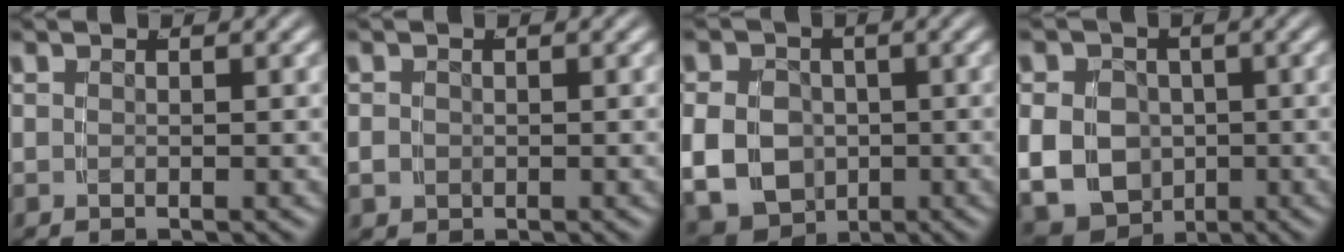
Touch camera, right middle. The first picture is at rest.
{"total": 0.8, "force": [0.0, 0.8, 0.2], "torque": [-0.006, -0.006, 0.004]}
{"total": 9.7, "force": [-1.9, 8.7, 3.8], "torque": [-0.091, -0.045, -0.020]}
{"total": 11.2, "force": [-2.1, 10.2, 4.1], "torque": [-0.101, -0.050, -0.026]}